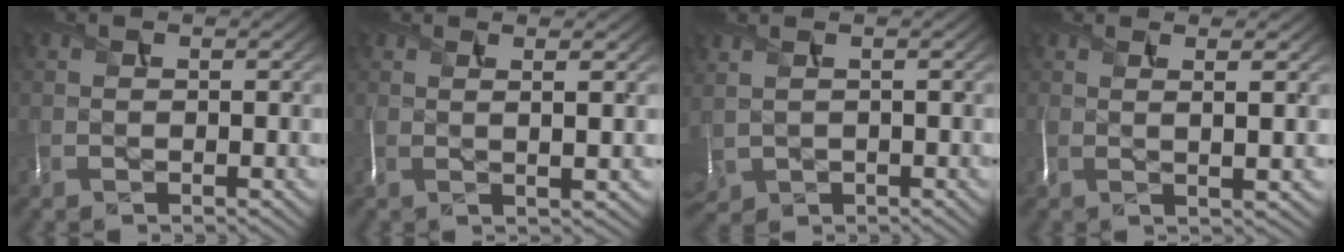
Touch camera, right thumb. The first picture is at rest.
{"total": 2.7, "force": [1.0, 0.3, 2.5], "torque": [-0.042, 0.007, 0.014]}
{"total": 2.8, "force": [0.6, 1.9, 2.0], "torque": [-0.063, -0.001, 0.024]}
{"total": 3.0, "force": [1.0, 0.3, 2.9], "torque": [-0.049, 0.006, 0.016]}